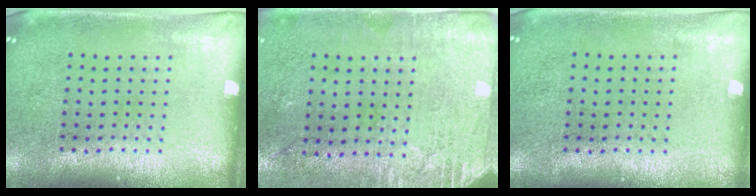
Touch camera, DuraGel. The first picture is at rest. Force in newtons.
{"total": 2.8, "press": 2.3, "slide": 1.6}
{"total": 0.0}